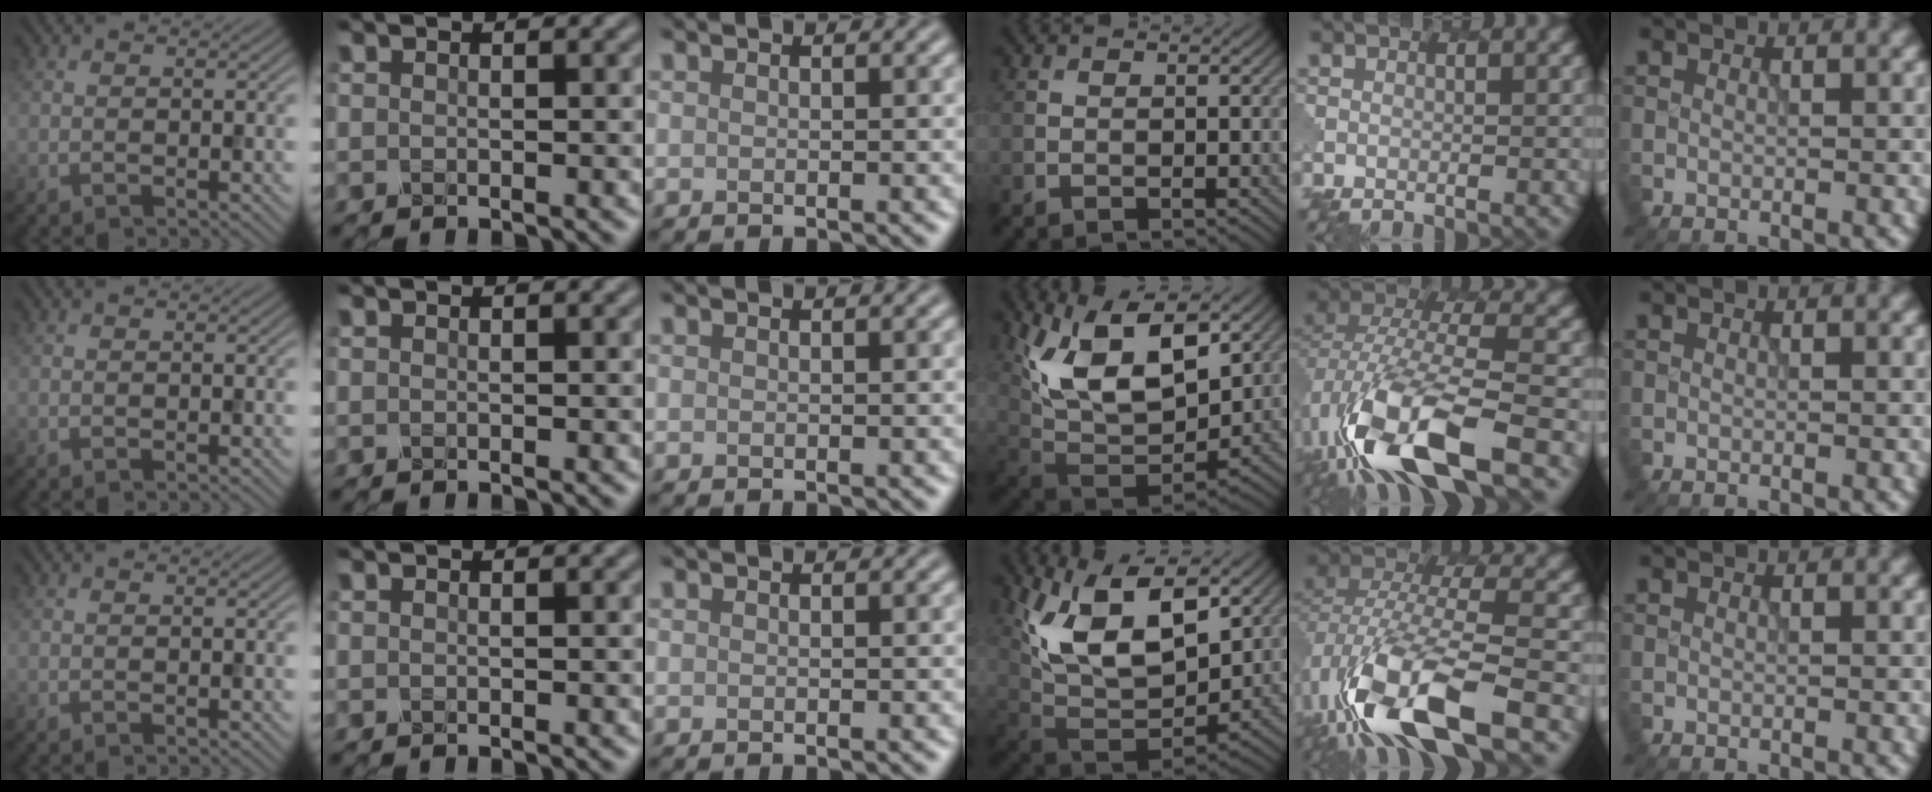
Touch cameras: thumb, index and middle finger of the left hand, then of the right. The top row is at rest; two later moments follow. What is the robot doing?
{"motion": "insert", "object": "pen bag"}